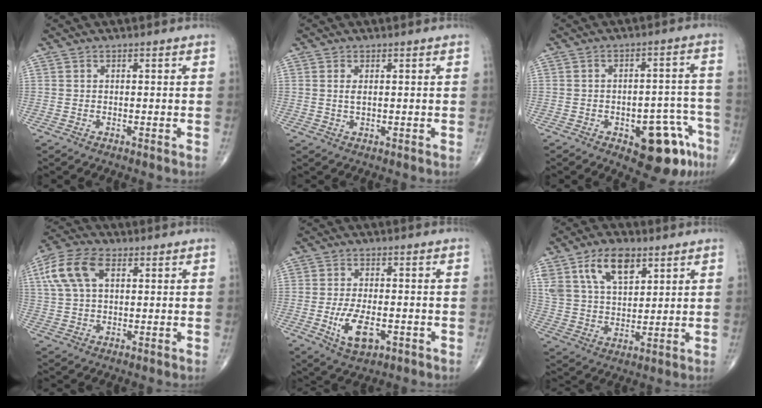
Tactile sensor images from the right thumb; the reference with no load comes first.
{"total": 1.4, "force": [0.4, 0.6, 1.3], "torque": [-0.028, -0.002, 0.011]}
{"total": 13.1, "force": [-6.4, 5.8, 9.9], "torque": [-0.087, 0.045, -0.072]}
{"total": 10.4, "force": [3.5, 5.9, 7.8], "torque": [-0.168, 0.018, 0.065]}
{"total": 7.7, "force": [-2.3, 3.8, 6.2], "torque": [-0.112, -0.001, -0.033]}
{"total": 12.5, "force": [6.6, 6.8, 8.2], "torque": [-0.133, -0.022, 0.128]}